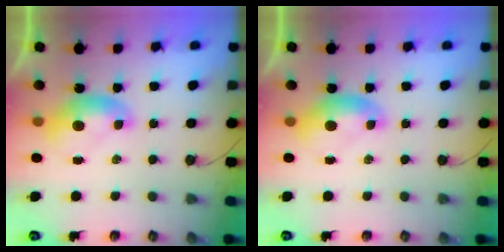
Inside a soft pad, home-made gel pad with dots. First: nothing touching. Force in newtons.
{"total": 0.0}